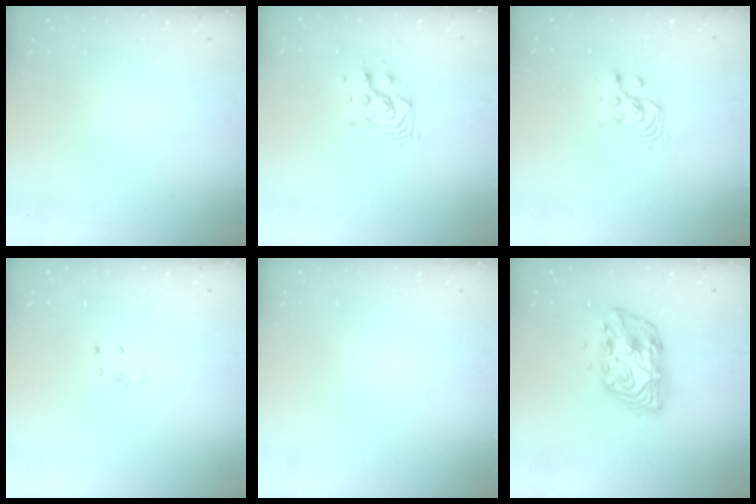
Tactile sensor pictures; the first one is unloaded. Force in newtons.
{"total": 9.0, "press": 8.9, "slide": 1.5}
{"total": 2.8, "press": 2.8, "slide": 0.2}
{"total": 4.1, "press": 4.1, "slide": 0.4}
{"total": 0.0}
{"total": 12.5, "press": 12.5, "slide": 1.0}